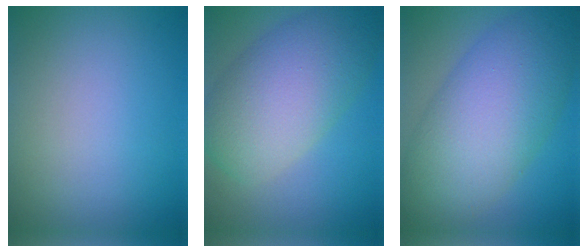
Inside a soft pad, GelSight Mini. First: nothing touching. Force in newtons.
{"total": 9.2, "press": 9.2, "slide": 0.4}
{"total": 11.0, "press": 11.0, "slide": 0.4}